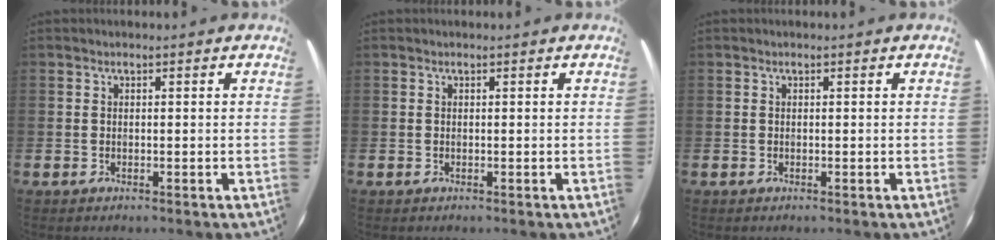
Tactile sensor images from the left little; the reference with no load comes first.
{"total": 0.0}
{"total": 0.0}